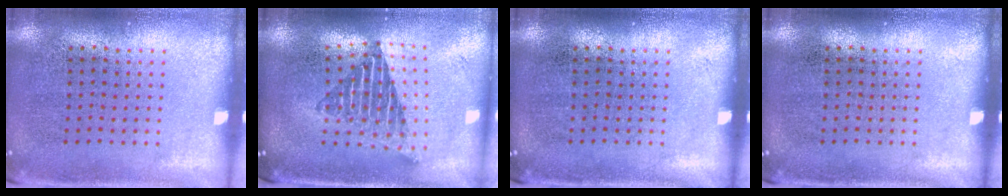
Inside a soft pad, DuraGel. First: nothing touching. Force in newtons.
{"total": 1.9, "press": 1.5, "slide": 1.3}
{"total": 0.0}
{"total": 0.0}